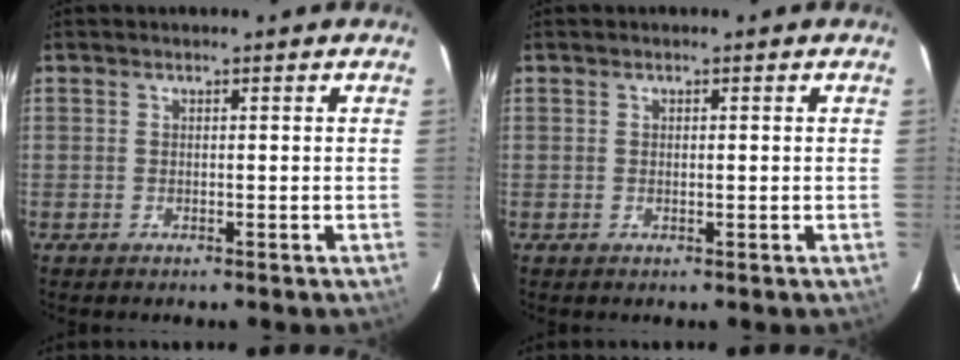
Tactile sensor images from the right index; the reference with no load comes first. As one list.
[{"total": 0.6, "force": [0.2, 0.1, 0.5], "torque": [-0.009, 0.002, 0.004]}]